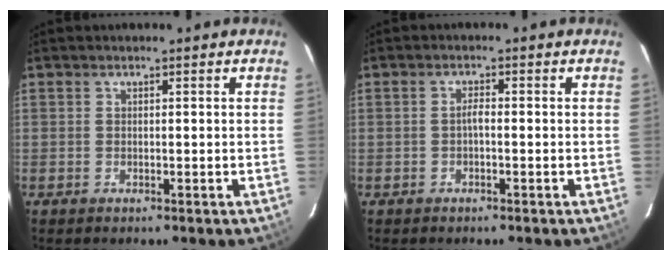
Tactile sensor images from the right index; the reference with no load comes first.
{"total": 1.2, "force": [-0.5, 0.3, 1.1], "torque": [-0.022, 0.006, -0.010]}